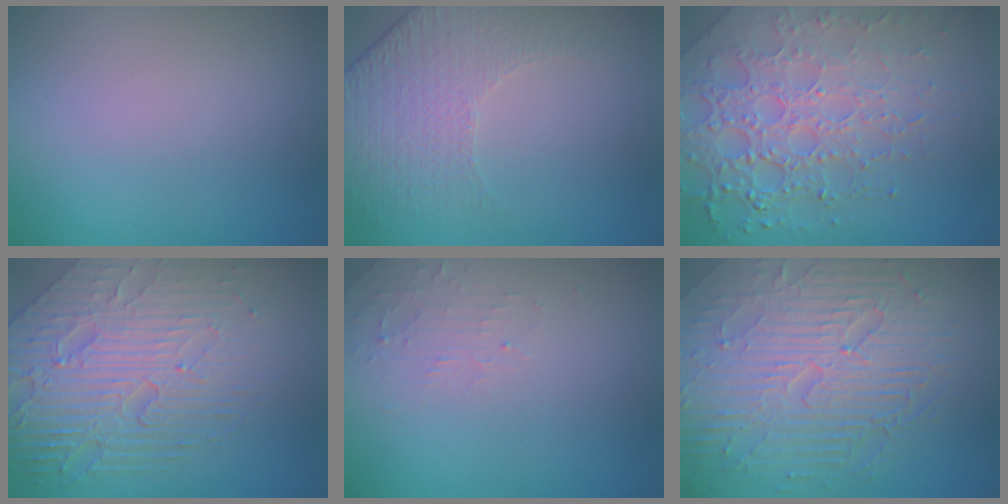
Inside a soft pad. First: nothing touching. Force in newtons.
{"total": 4.7, "press": 3.3, "slide": 3.3}
{"total": 8.1, "press": 5.6, "slide": 5.9}
{"total": 8.1, "press": 5.6, "slide": 5.9}
{"total": 1.6, "press": 1.5, "slide": 0.3}
{"total": 9.4, "press": 6.2, "slide": 7.0}